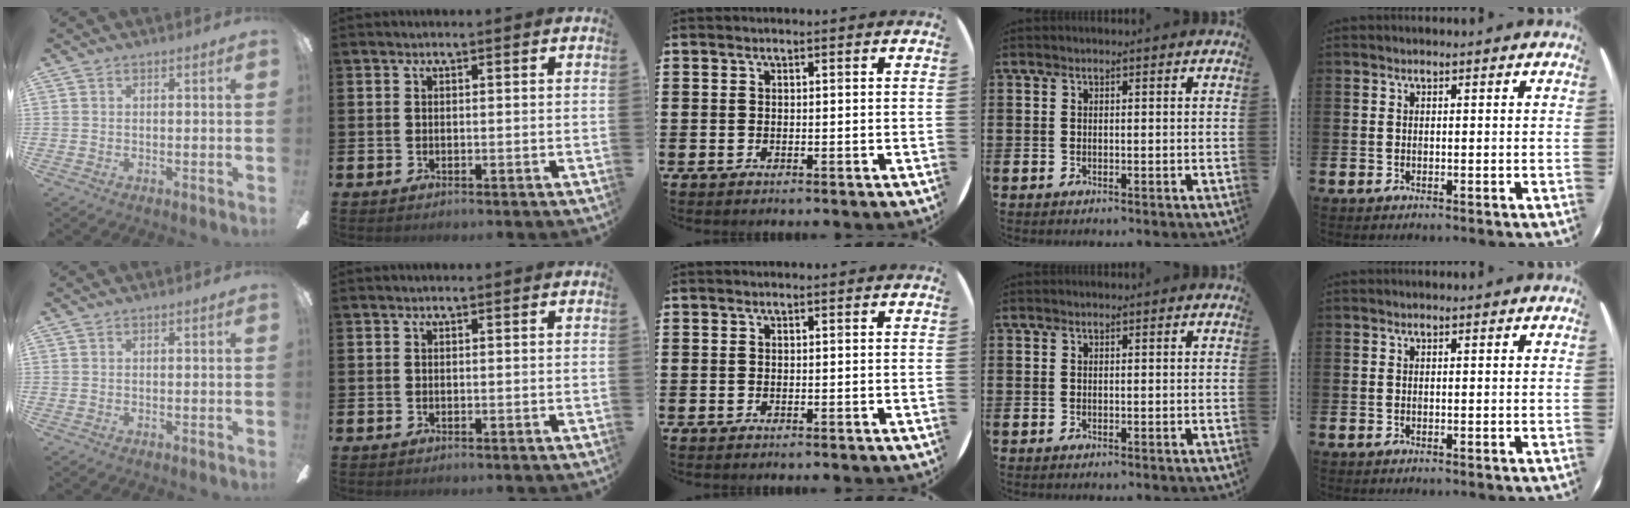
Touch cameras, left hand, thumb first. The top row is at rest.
{}